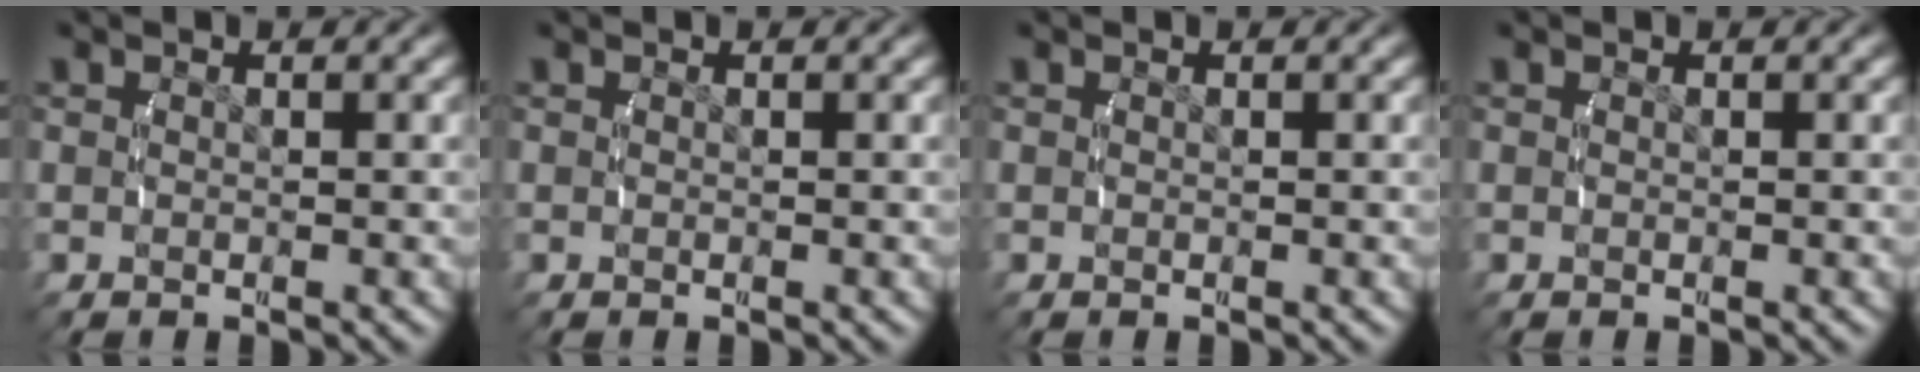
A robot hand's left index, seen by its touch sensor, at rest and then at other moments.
{"total": 0.0}
{"total": 0.0}
{"total": 0.0}